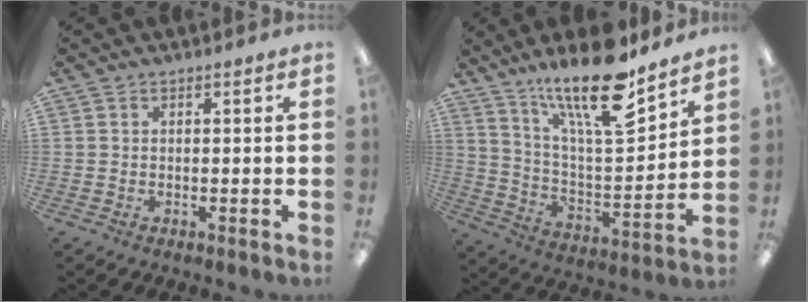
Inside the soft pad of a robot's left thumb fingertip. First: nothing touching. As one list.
[{"total": 20.6, "force": [15.1, 5.6, 12.9], "torque": [-0.219, -0.101, 0.250]}]